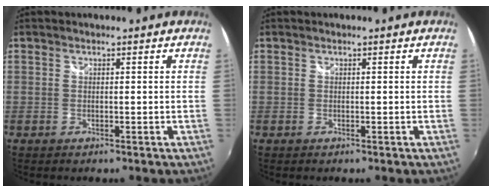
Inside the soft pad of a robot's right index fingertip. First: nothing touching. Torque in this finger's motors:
{"motor_torque": [0.00, 0.00, 0.00, 0.00]}